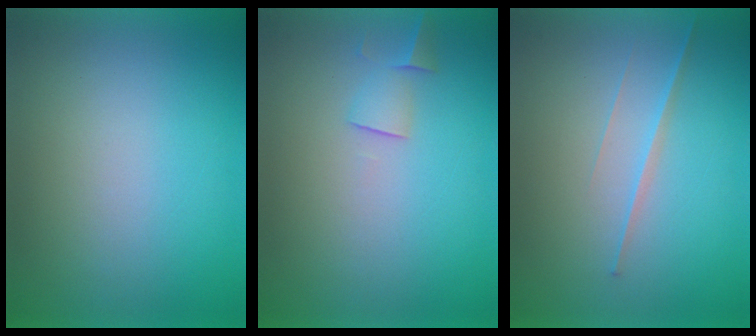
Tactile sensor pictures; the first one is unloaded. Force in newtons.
{"total": 2.2}
{"total": 1.4}